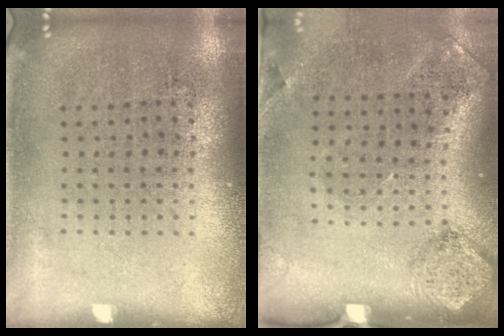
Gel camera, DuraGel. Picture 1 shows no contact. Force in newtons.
{"total": 1.8, "press": 1.2, "slide": 1.4}